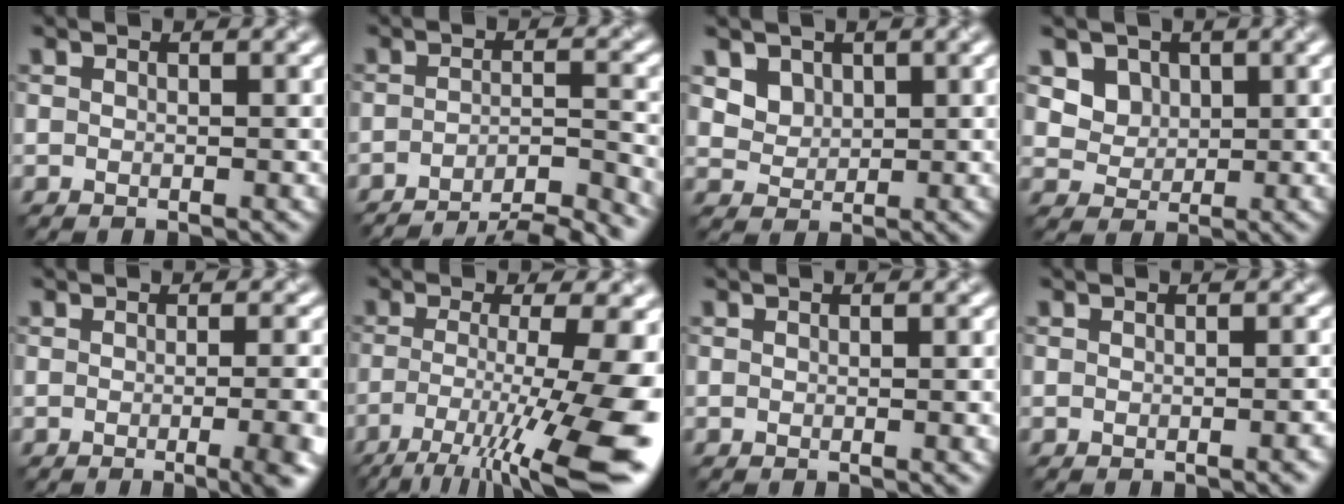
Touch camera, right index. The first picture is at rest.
{"total": 9.7, "force": [-8.5, 1.8, 4.3], "torque": [-0.056, 0.000, -0.111]}
{"total": 2.8, "force": [1.5, 2.1, 1.0], "torque": [-0.031, -0.010, 0.049]}
{"total": 3.3, "force": [1.5, 2.7, 1.2], "torque": [-0.038, -0.013, 0.050]}
{"total": 8.3, "force": [-2.2, 3.4, 7.2], "torque": [-0.038, -0.002, -0.017]}
{"total": 13.2, "force": [-6.3, 2.5, 11.4], "torque": [-0.190, -0.018, -0.103]}
{"total": 1.8, "force": [-0.2, 0.5, 1.7], "torque": [-0.014, 0.000, -0.009]}
{"total": 2.0, "force": [-0.6, 0.6, 1.9], "torque": [-0.011, 0.003, -0.009]}